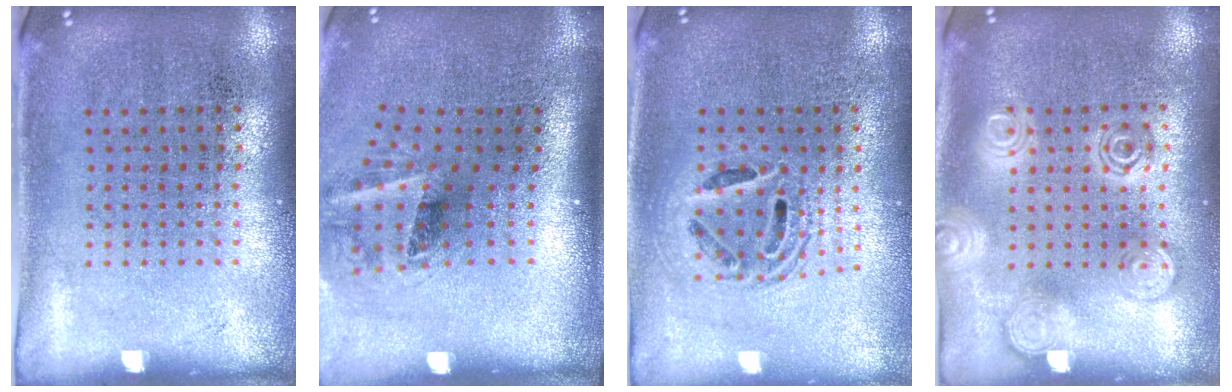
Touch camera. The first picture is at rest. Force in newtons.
{"total": 1.9, "press": 1.2, "slide": 1.4}
{"total": 1.5, "press": 1.3, "slide": 0.8}
{"total": 1.8, "press": 1.8, "slide": 0.2}